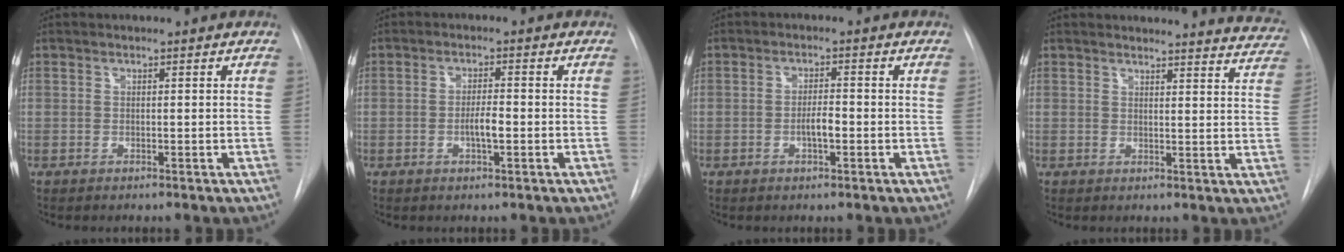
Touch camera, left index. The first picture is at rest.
{"total": 3.1, "force": [-1.4, 0.5, 2.7], "torque": [-0.047, -0.004, -0.023]}
{"total": 2.9, "force": [-1.5, 0.6, 2.4], "torque": [-0.042, -0.003, -0.024]}
{"total": 11.5, "force": [11.3, 1.7, 1.6], "torque": [0.011, -0.063, 0.091]}